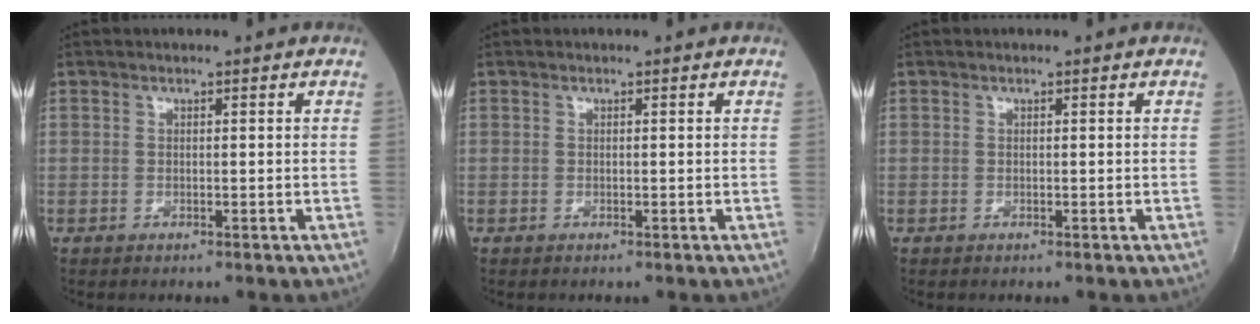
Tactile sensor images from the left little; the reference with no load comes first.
{"total": 0.0}
{"total": 0.0}